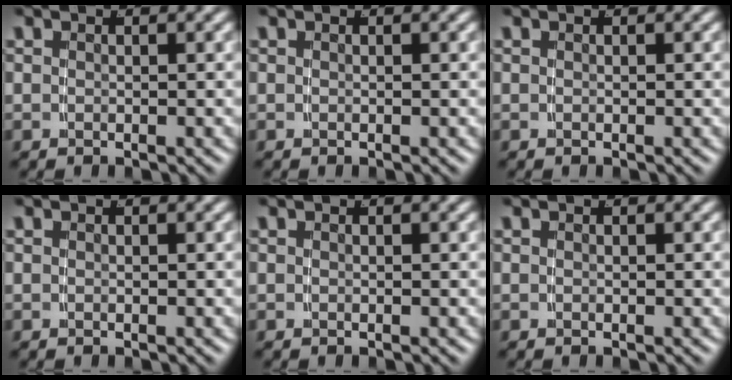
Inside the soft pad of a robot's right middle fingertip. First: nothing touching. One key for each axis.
{"total": 0.0}
{"total": 0.0}
{"total": 0.0}
{"total": 0.0}
{"total": 0.0}